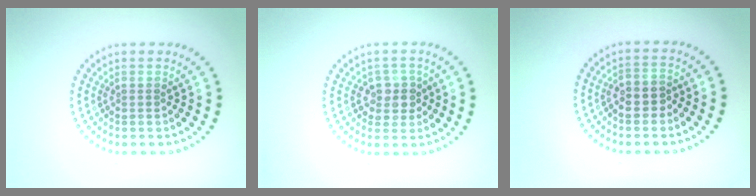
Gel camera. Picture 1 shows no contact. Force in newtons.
{"total": 2.3, "press": 2.1, "slide": 0.8}
{"total": 2.0, "press": 1.9, "slide": 0.6}